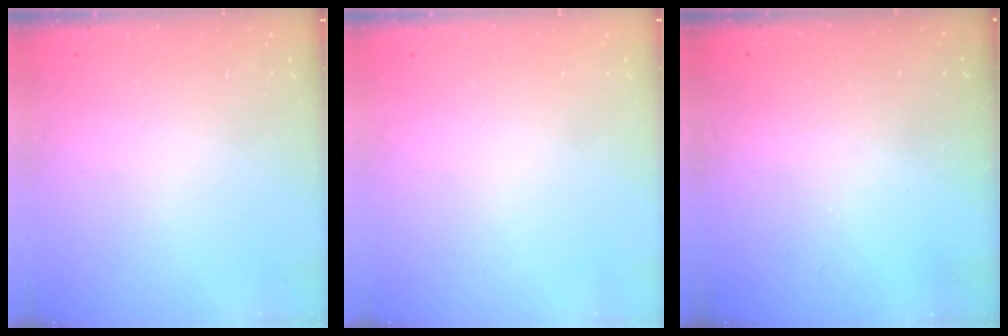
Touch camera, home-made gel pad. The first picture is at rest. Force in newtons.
{"total": 0.0}
{"total": 3.2, "press": 3.2, "slide": 0.1}